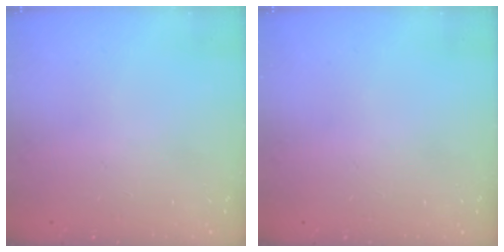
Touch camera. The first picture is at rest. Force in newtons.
{"total": 0.0}